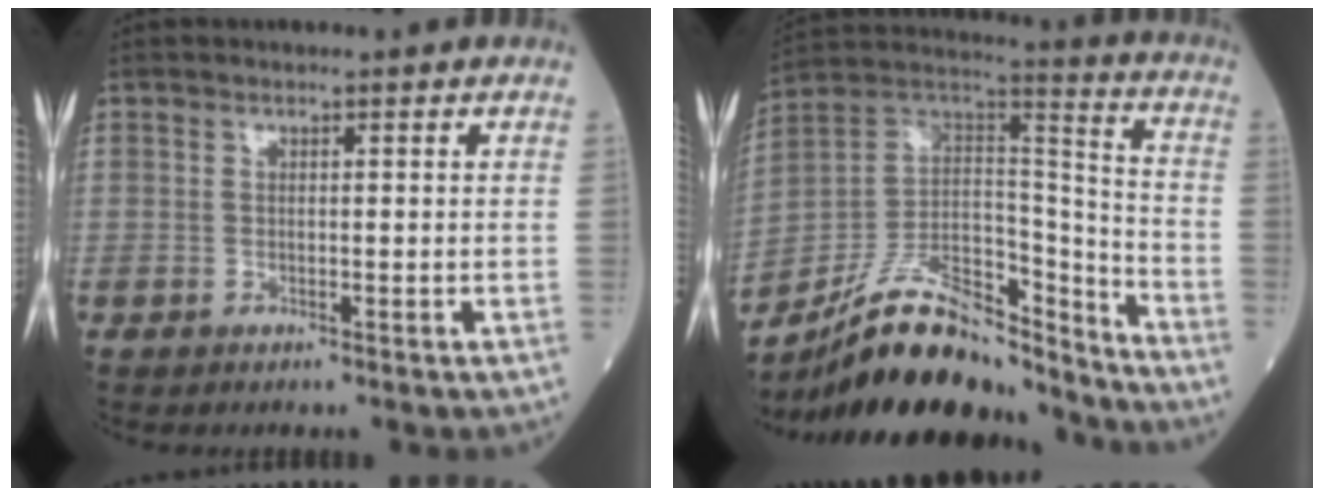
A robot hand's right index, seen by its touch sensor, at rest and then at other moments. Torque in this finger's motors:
{"motor_torque": [0.98, -1.16, 0.28, 0.10]}